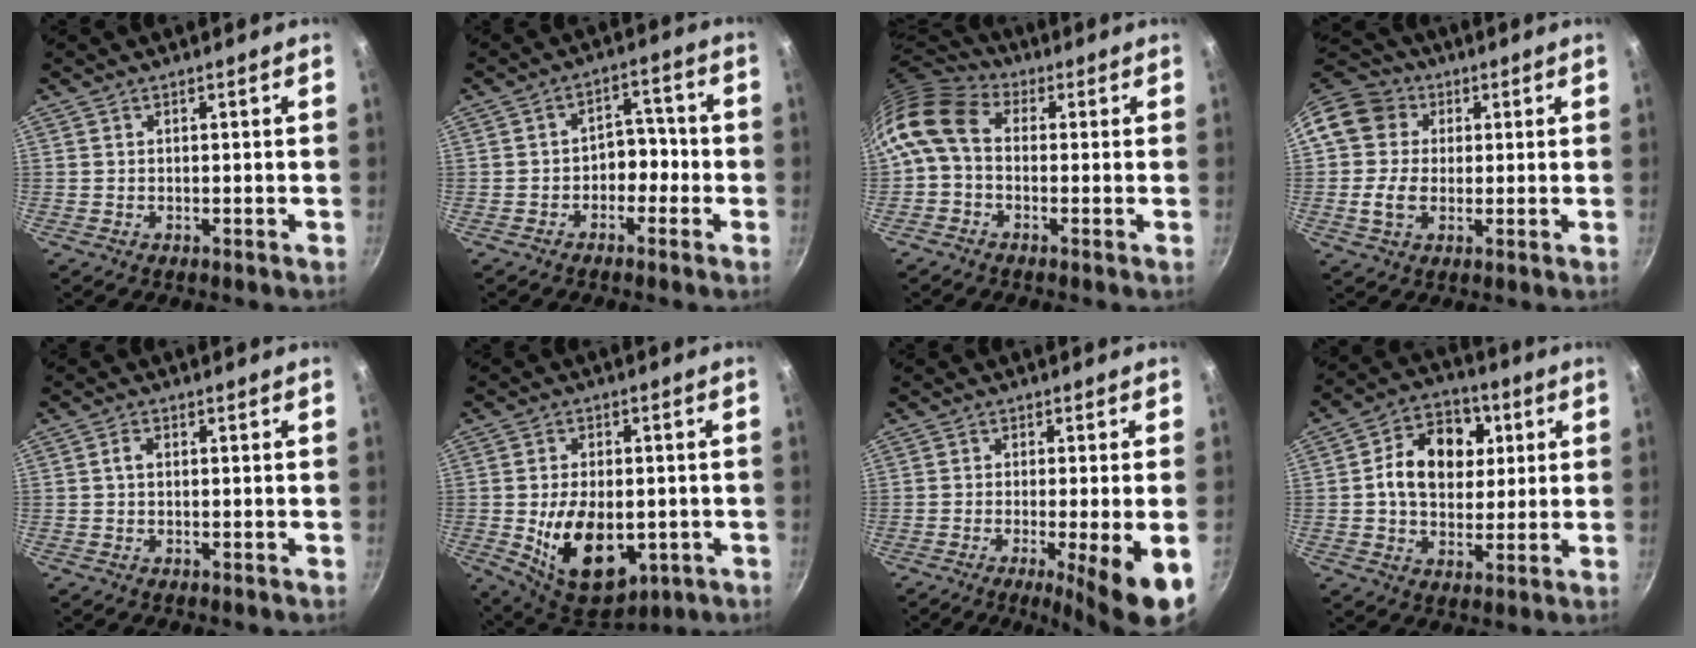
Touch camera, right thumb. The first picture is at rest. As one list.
[{"total": 5.3, "force": [-1.8, 3.9, 3.2], "torque": [0.004, 0.035, -0.032]}, {"total": 10.2, "force": [0.0, 7.4, 7.0], "torque": [-0.140, 0.031, -0.021]}, {"total": 12.6, "force": [2.2, 10.7, 6.2], "torque": [-0.105, 0.018, 0.024]}, {"total": 1.5, "force": [0.1, 1.0, 1.2], "torque": [-0.023, 0.006, 0.001]}, {"total": 16.3, "force": [-3.3, 10.0, 12.5], "torque": [-0.177, -0.006, -0.034]}, {"total": 10.0, "force": [-3.5, 0.8, 9.3], "torque": [-0.143, -0.003, -0.049]}, {"total": 14.3, "force": [2.4, 10.9, 8.8], "torque": [-0.104, 0.010, 0.026]}]